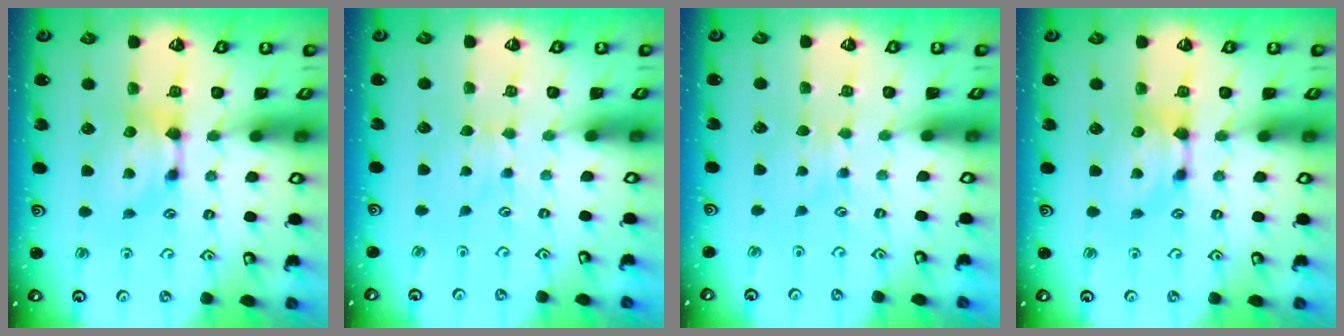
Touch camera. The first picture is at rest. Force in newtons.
{"total": 2.8, "press": 2.8, "slide": 0.3}
{"total": 2.3, "press": 2.2, "slide": 0.3}
{"total": 0.0}